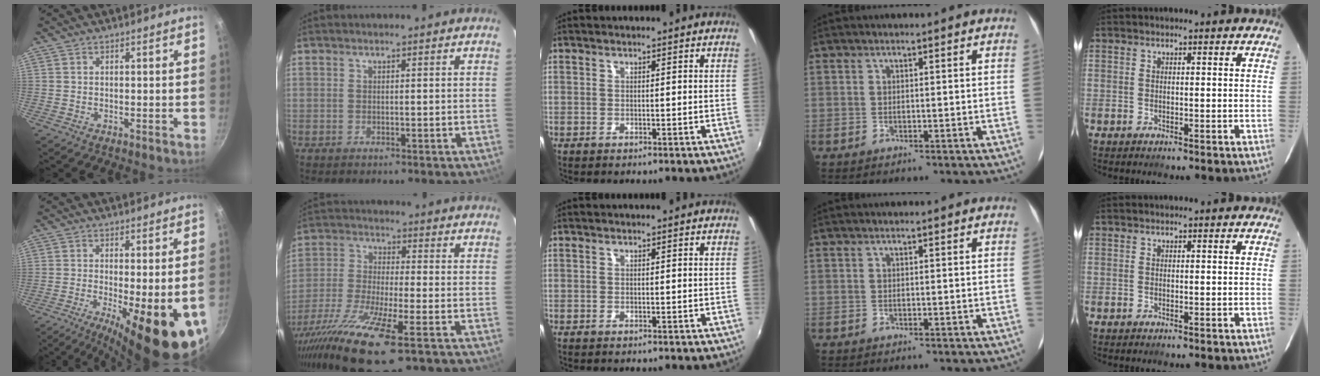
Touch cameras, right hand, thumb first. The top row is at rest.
{"thumb": {"total": 17.6, "force": [-5.7, 4.9, 15.9], "torque": [-0.221, -0.015, -0.072]}, "index": {"total": 16.3, "force": [-10.0, 2.5, 12.7], "torque": [-0.257, -0.054, -0.191]}}